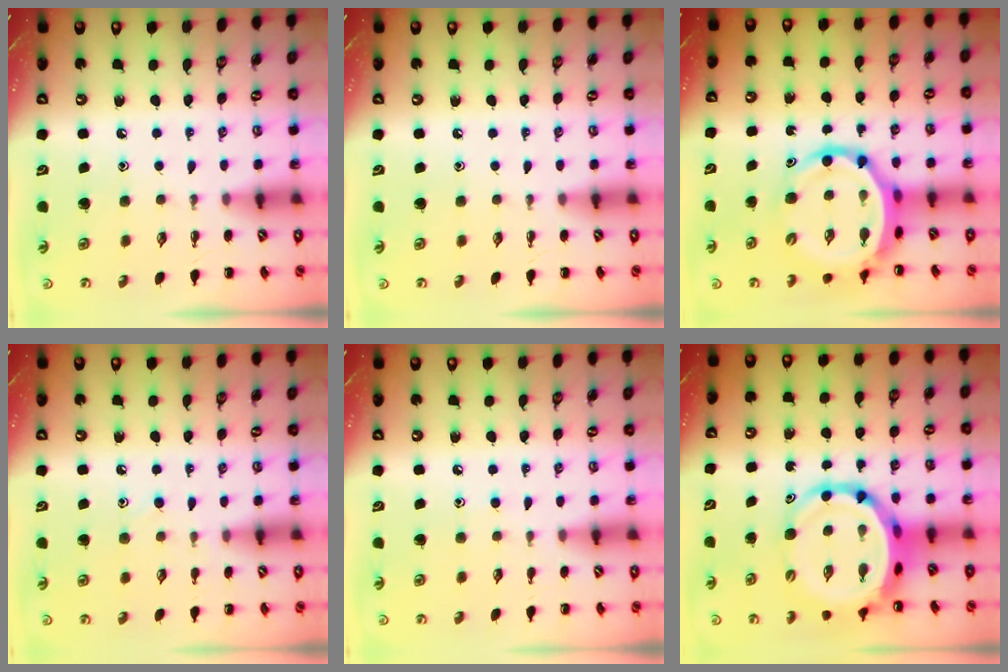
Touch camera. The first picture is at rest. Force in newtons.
{"total": 0.0}
{"total": 11.1, "press": 10.6, "slide": 3.4}
{"total": 7.1, "press": 6.6, "slide": 2.4}
{"total": 4.6, "press": 4.3, "slide": 1.7}
{"total": 10.7, "press": 10.3, "slide": 2.9}